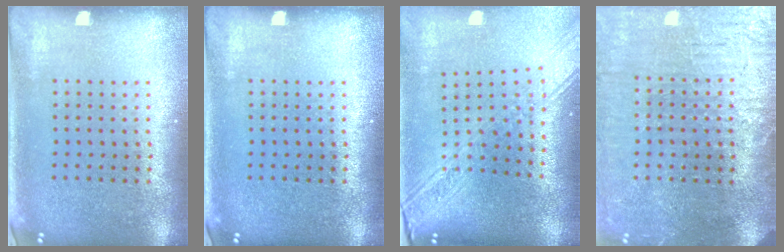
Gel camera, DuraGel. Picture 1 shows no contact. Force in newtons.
{"total": 0.0}
{"total": 2.7, "press": 2.2, "slide": 1.5}
{"total": 3.8, "press": 3.5, "slide": 1.6}